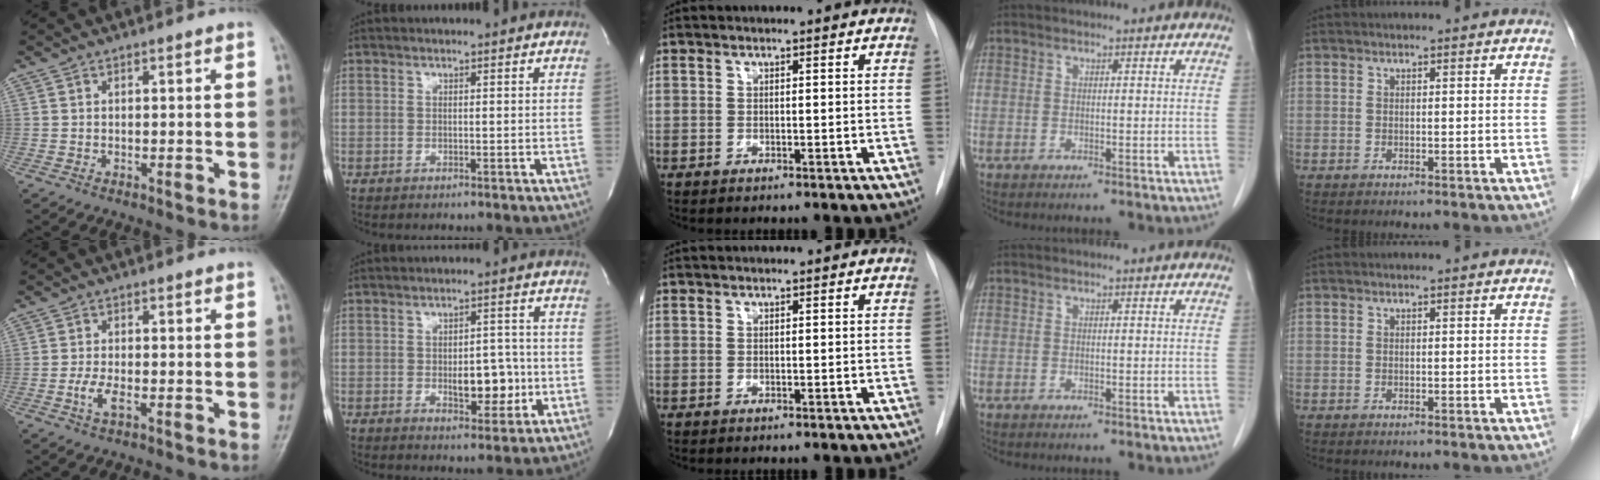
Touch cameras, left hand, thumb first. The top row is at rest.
{"thumb": {"total": 3.4, "force": [-1.2, 1.4, 2.8], "torque": [-0.062, 0.004, -0.024]}, "index": {"total": 6.4, "force": [-1.7, 3.1, 5.3], "torque": [-0.068, -0.004, -0.019]}, "middle": {"total": 0.6, "force": [0.6, 0.0, 0.1], "torque": [-0.006, 0.017, 0.016]}}